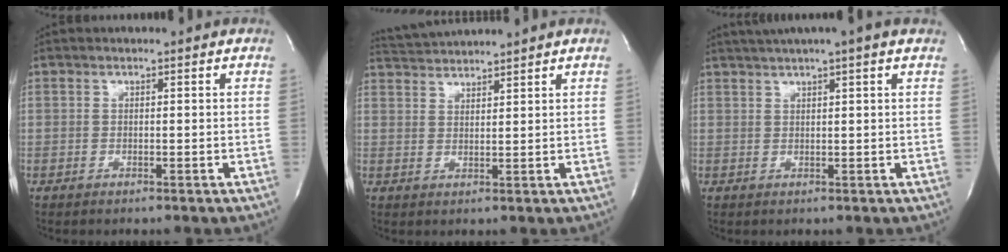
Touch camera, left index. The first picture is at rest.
{"total": 4.4, "force": [4.2, -1.3, 0.3], "torque": [-0.011, 0.011, 0.081]}
{"total": 6.9, "force": [5.2, -0.6, 4.4], "torque": [-0.075, 0.029, 0.072]}